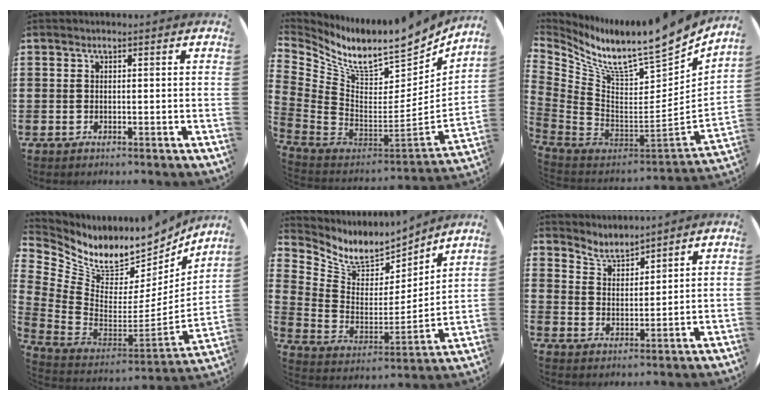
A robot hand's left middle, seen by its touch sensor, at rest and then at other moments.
{"total": 8.9, "force": [6.8, 3.4, 4.5], "torque": [-0.100, -0.080, 0.114]}
{"total": 9.9, "force": [7.8, 1.9, 5.7], "torque": [-0.115, -0.090, 0.120]}
{"total": 7.2, "force": [5.8, 4.0, 1.3], "torque": [-0.061, -0.072, 0.102]}
{"total": 7.4, "force": [6.0, 3.9, 1.9], "torque": [-0.079, -0.045, 0.108]}
{"total": 4.3, "force": [4.2, 0.6, 0.1], "torque": [-0.014, -0.023, 0.078]}